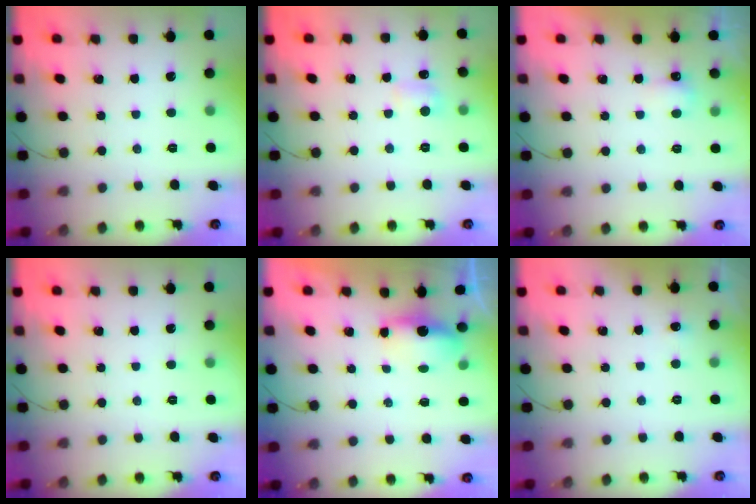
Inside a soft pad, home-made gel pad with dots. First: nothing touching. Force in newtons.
{"total": 6.6, "press": 6.4, "slide": 1.9}
{"total": 3.0, "press": 3.0, "slide": 0.6}
{"total": 0.0}
{"total": 7.2, "press": 5.3, "slide": 4.8}
{"total": 2.5, "press": 2.2, "slide": 1.1}